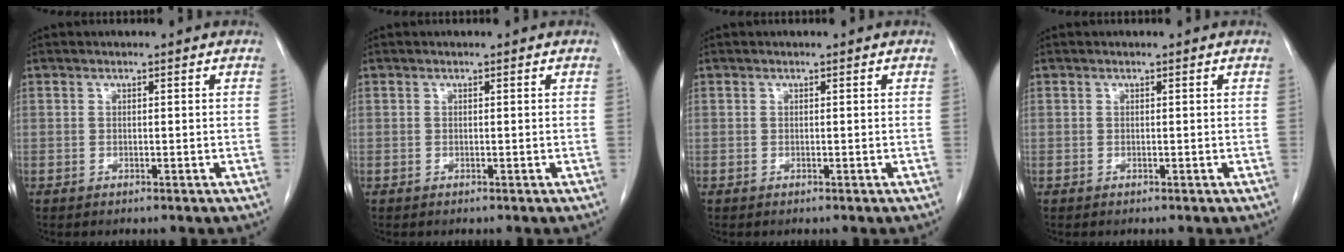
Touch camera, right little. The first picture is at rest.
{"total": 0.0}
{"total": 0.0}
{"total": 0.0}